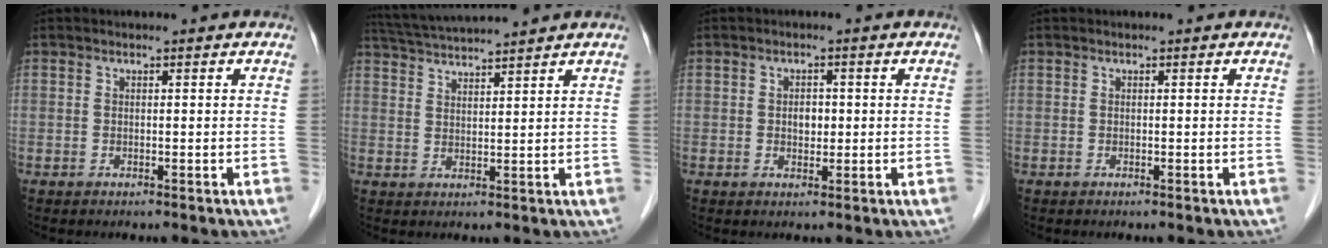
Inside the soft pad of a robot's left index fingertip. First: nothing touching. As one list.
[{"total": 8.5, "force": [7.9, -1.3, 2.7], "torque": [-0.058, 0.024, 0.133]}, {"total": 2.1, "force": [0.1, 1.5, 1.5], "torque": [-0.024, 0.003, 0.003]}, {"total": 0.0}]